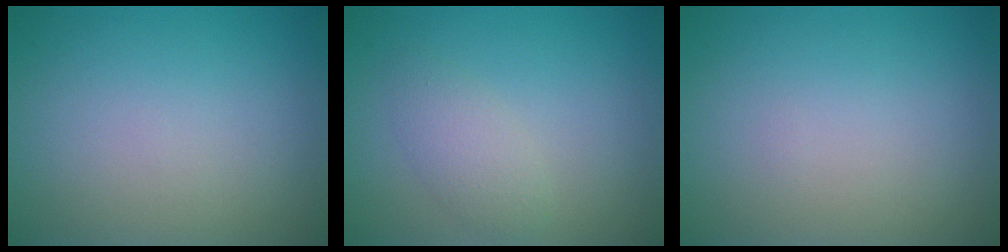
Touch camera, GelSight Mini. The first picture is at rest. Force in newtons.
{"total": 2.1, "press": 2.1, "slide": 0.2}
{"total": 0.0}